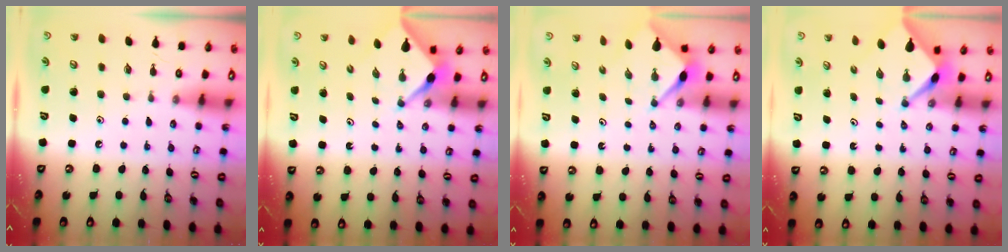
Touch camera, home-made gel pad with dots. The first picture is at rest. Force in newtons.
{"total": 3.1, "press": 3.0, "slide": 0.4}
{"total": 2.9, "press": 2.8, "slide": 0.3}
{"total": 2.5, "press": 2.5, "slide": 0.2}